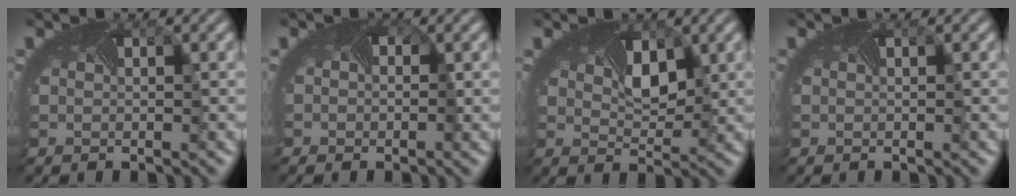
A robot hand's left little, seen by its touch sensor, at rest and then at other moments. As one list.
[{"total": 0.9, "force": [0.2, 0.6, 0.7], "torque": [-0.028, -0.003, 0.010]}, {"total": 3.0, "force": [1.1, 1.5, 2.4], "torque": [-0.050, -0.003, 0.021]}, {"total": 0.0}]